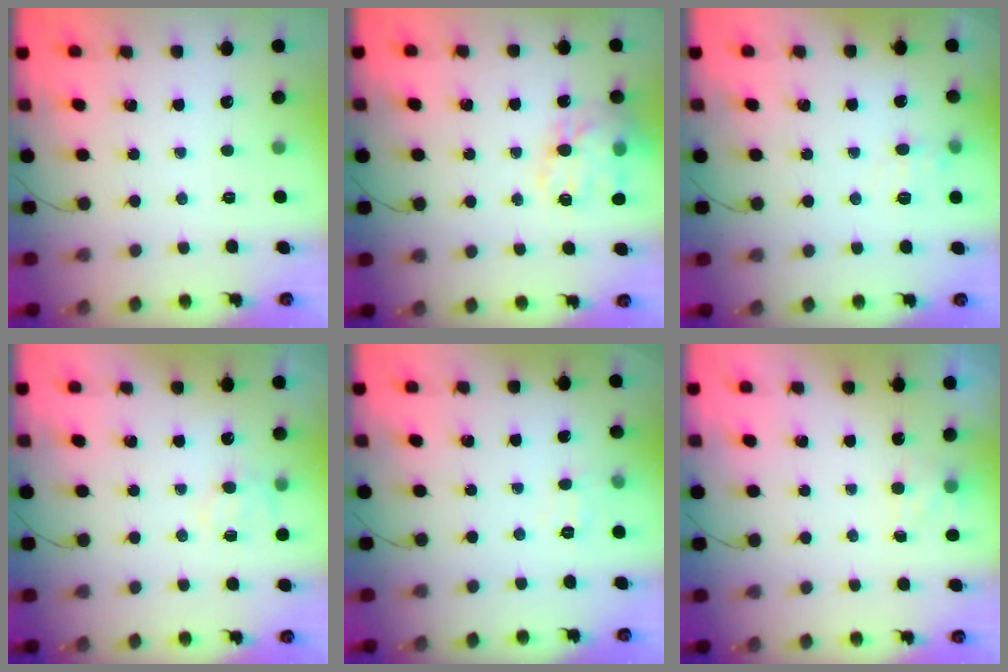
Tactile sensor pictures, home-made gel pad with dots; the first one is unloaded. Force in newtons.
{"total": 17.6, "press": 17.3, "slide": 2.9}
{"total": 6.3, "press": 6.0, "slide": 2.0}
{"total": 6.3, "press": 6.1, "slide": 1.6}
{"total": 6.1, "press": 6.0, "slide": 1.4}
{"total": 4.3, "press": 4.1, "slide": 1.2}